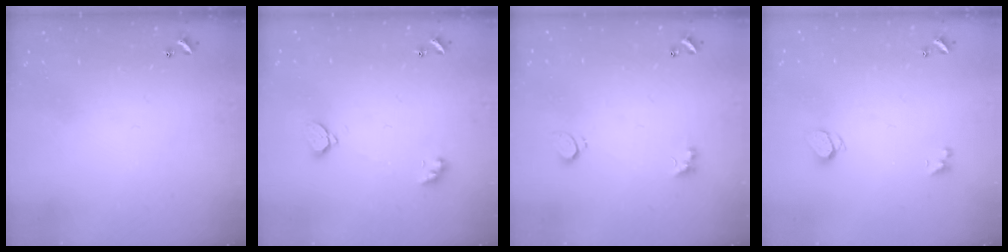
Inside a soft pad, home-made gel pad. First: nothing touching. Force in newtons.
{"total": 2.2, "press": 2.2, "slide": 0.2}
{"total": 3.0, "press": 2.7, "slide": 1.1}
{"total": 1.9, "press": 1.8, "slide": 0.4}